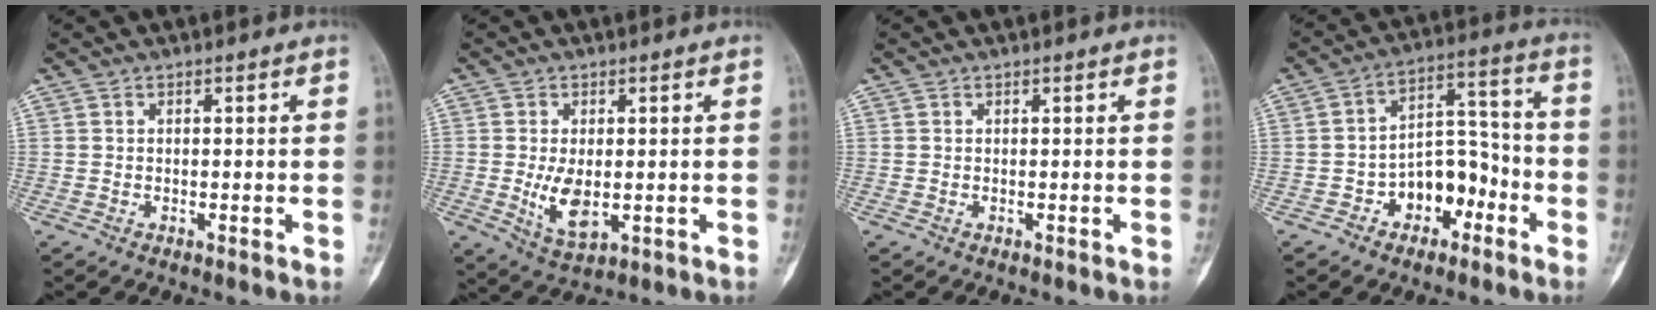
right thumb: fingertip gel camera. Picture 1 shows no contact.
{"total": 7.1, "force": [-0.7, 3.8, 6.0], "torque": [-0.103, -0.013, -0.004]}
{"total": 0.0}
{"total": 10.7, "force": [-4.4, 7.1, 6.7], "torque": [-0.064, 0.058, -0.072]}